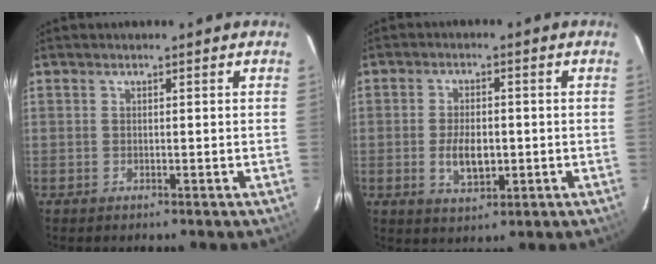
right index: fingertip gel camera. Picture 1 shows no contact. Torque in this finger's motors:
{"motor_torque": [0.44, -0.39, 0.17, 0.08]}